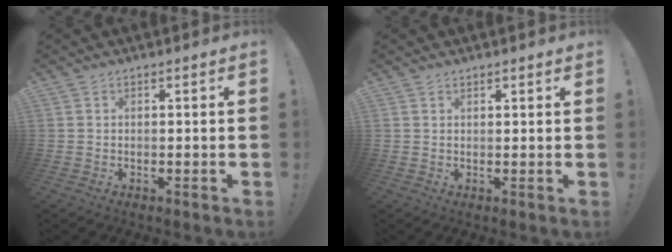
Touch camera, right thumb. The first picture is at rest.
{"total": 1.2, "force": [1.1, 0.4, 0.3], "torque": [-0.006, -0.002, 0.020]}